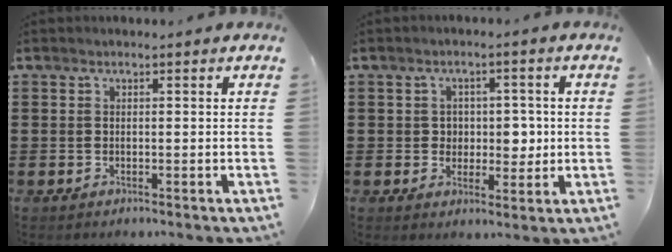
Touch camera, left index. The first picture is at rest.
{"total": 4.3, "force": [0.4, 3.3, 2.7], "torque": [-0.040, -0.001, -0.002]}